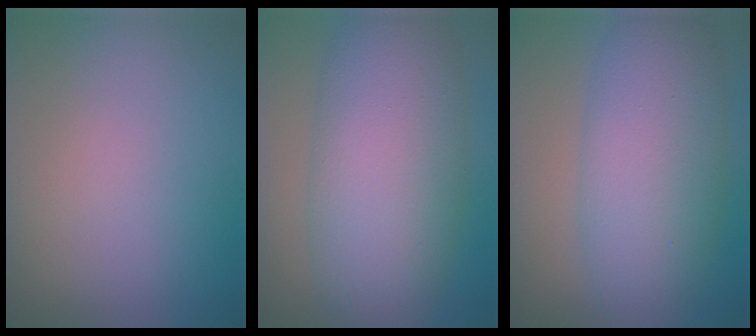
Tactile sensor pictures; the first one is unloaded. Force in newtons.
{"total": 10.9, "press": 10.9, "slide": 0.3}
{"total": 8.1, "press": 8.1, "slide": 0.3}